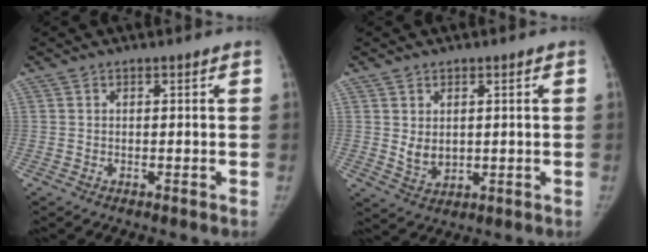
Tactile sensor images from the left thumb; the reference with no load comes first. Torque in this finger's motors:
{"motor_torque": [0.04, 0.09, 0.07, 0.03, 0.01]}